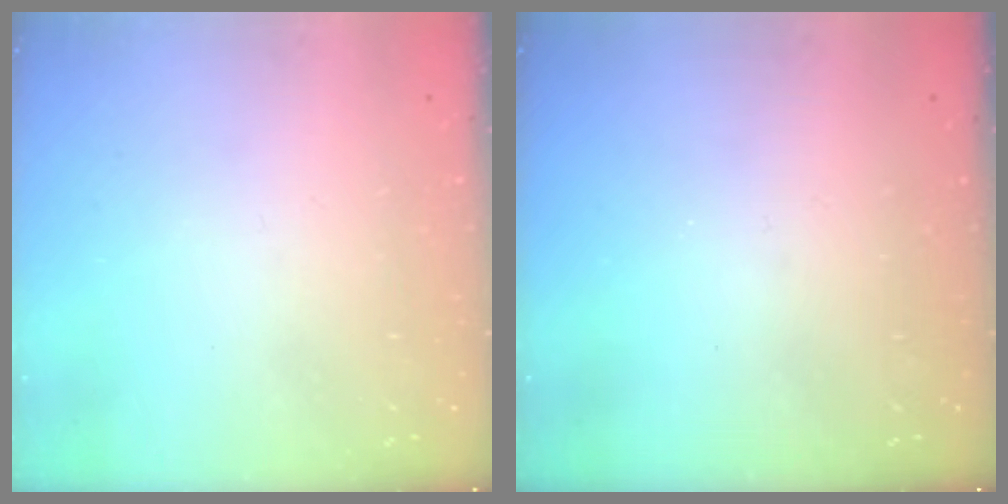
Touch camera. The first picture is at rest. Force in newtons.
{"total": 0.0}